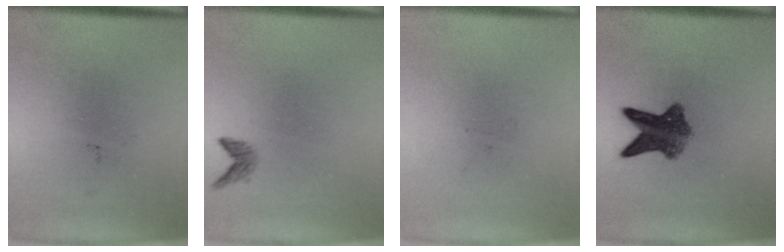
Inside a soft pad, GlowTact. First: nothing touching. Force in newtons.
{"total": 1.1}
{"total": 0.0}
{"total": 6.8}